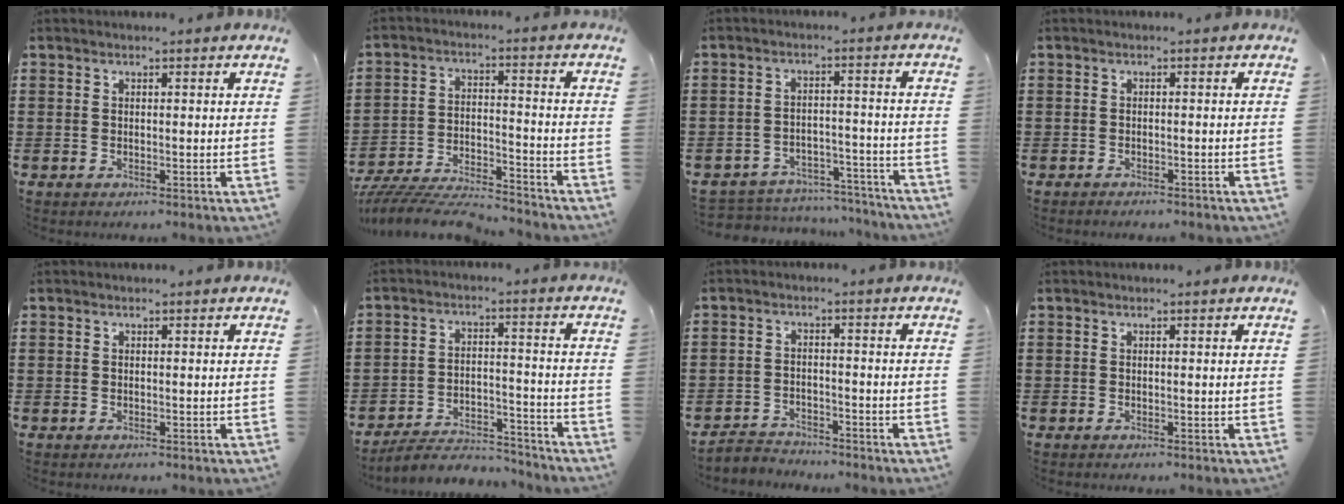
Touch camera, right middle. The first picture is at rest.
{"total": 8.3, "force": [-8.1, 0.8, 1.7], "torque": [-0.032, 0.015, -0.160]}
{"total": 5.1, "force": [-5.0, 1.0, 0.1], "torque": [-0.010, 0.012, -0.106]}
{"total": 0.9, "force": [-0.9, 0.1, 0.0], "torque": [-0.002, 0.002, -0.020]}
{"total": 0.0}
{"total": 5.5, "force": [-5.3, 1.3, 1.1], "torque": [-0.017, 0.014, -0.104]}
{"total": 3.1, "force": [-3.0, 1.0, -0.2], "torque": [-0.005, 0.003, -0.066]}
{"total": 0.0}